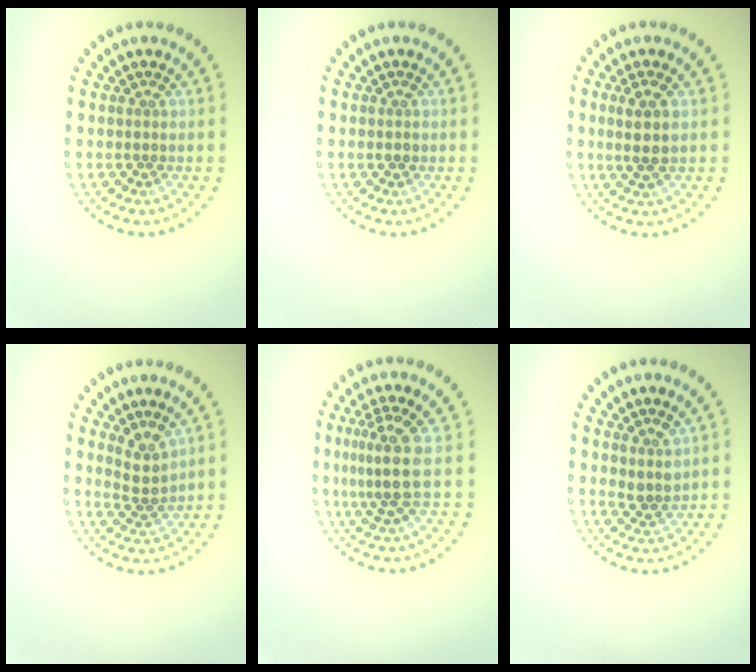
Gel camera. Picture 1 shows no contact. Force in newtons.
{"total": 0.9, "press": 0.9, "slide": 0.0}
{"total": 2.4, "press": 2.2, "slide": 0.9}
{"total": 2.4, "press": 1.8, "slide": 1.6}
{"total": 3.4, "press": 2.4, "slide": 2.4}
{"total": 1.8, "press": 1.5, "slide": 0.9}